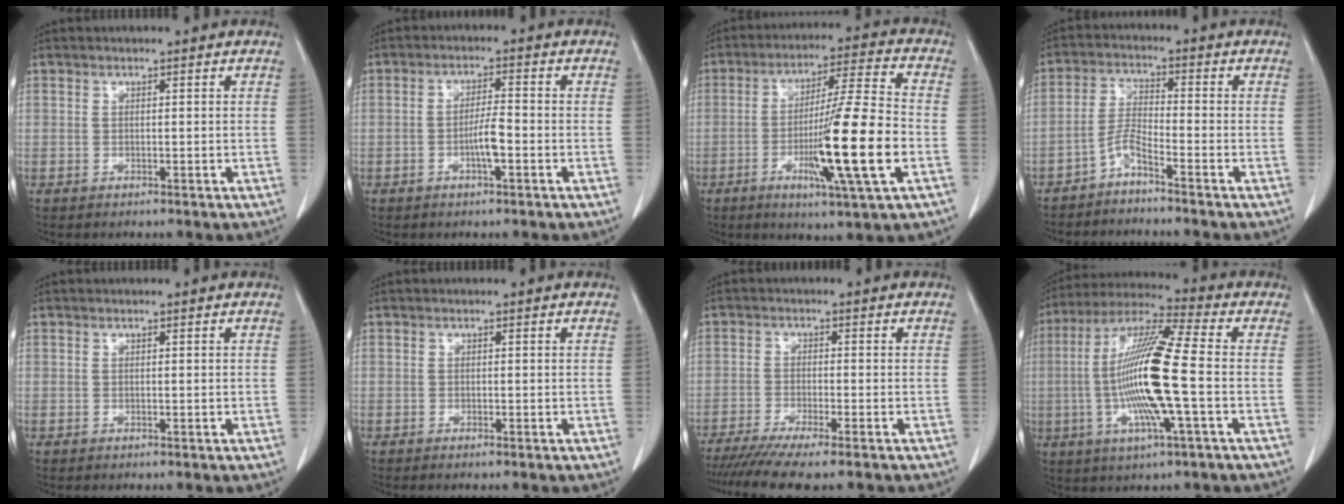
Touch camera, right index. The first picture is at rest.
{"total": 3.9, "force": [-1.3, 0.4, 3.7], "torque": [-0.069, 0.001, -0.024]}
{"total": 16.0, "force": [-4.2, -0.5, 15.4], "torque": [-0.266, -0.016, -0.075]}
{"total": 3.8, "force": [-3.1, -0.3, 2.1], "torque": [-0.047, -0.004, -0.066]}
{"total": 0.0}
{"total": 0.8, "force": [-0.6, 0.0, 0.5], "torque": [-0.012, -0.002, -0.009]}
{"total": 10.6, "force": [-8.9, -0.1, 5.8], "torque": [-0.076, -0.021, -0.137]}
{"total": 16.3, "force": [-2.3, 0.5, 16.2], "torque": [-0.325, -0.003, -0.052]}